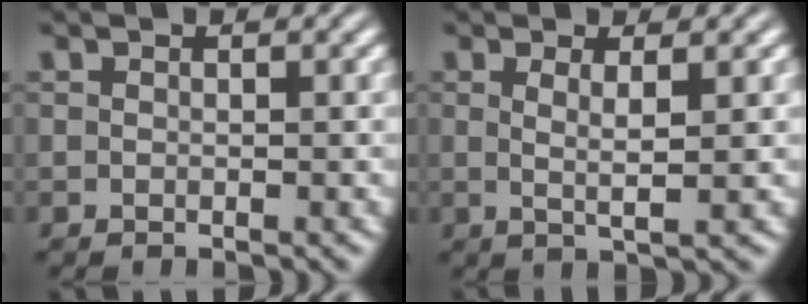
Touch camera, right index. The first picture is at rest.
{"total": 2.4, "force": [0.5, -0.8, 2.2], "torque": [-0.035, -0.011, 0.016]}